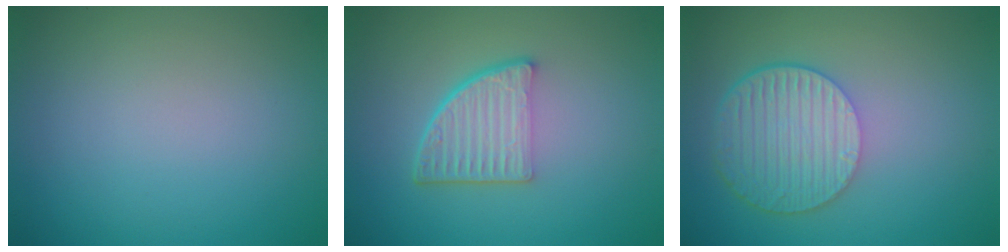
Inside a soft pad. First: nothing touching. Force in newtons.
{"total": 4.9, "press": 3.4, "slide": 3.6}
{"total": 6.2, "press": 4.4, "slide": 4.3}